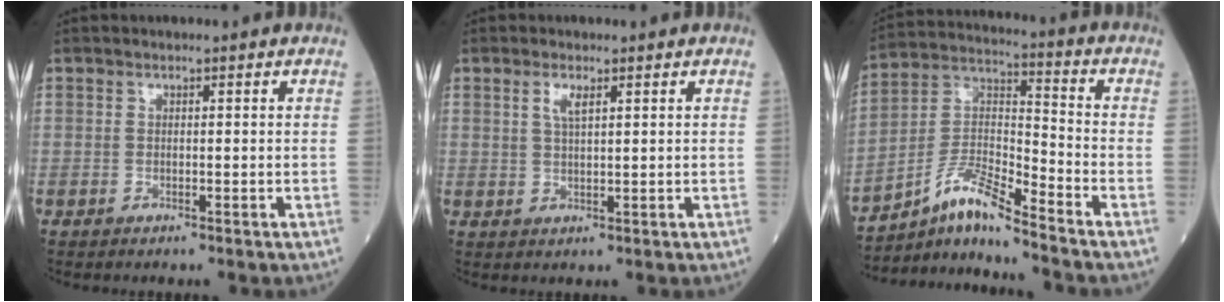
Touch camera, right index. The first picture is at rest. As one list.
[{"total": 2.3, "force": [1.1, 0.4, 2.0], "torque": [-0.046, 0.001, 0.023]}, {"total": 9.8, "force": [-8.0, 0.1, 5.7], "torque": [-0.123, 0.013, -0.146]}]